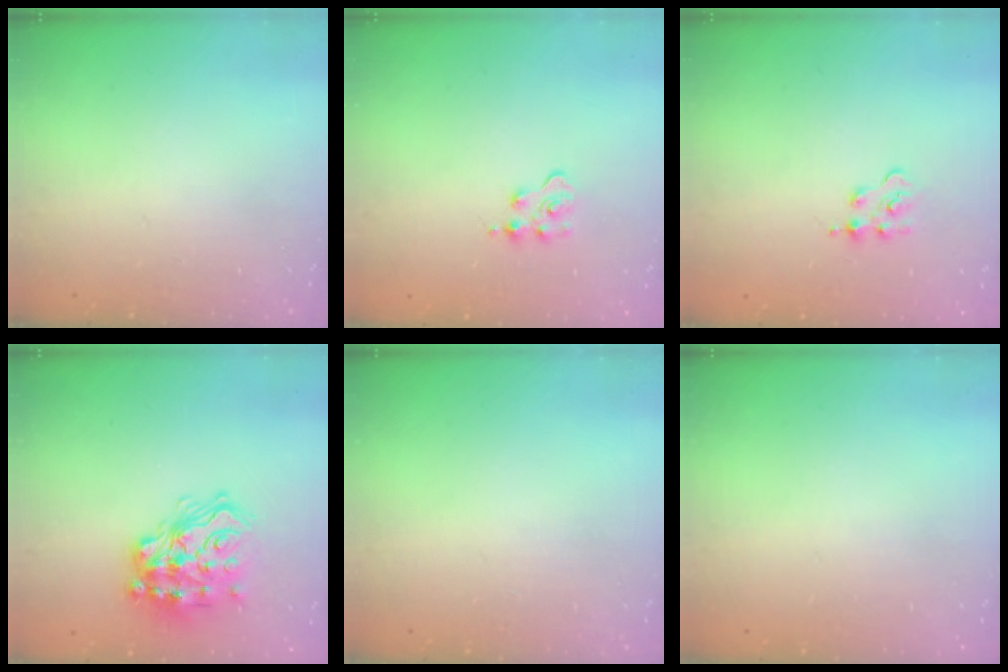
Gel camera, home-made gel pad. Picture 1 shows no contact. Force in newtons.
{"total": 3.0, "press": 3.0, "slide": 0.3}
{"total": 2.1, "press": 2.1, "slide": 0.5}
{"total": 17.2, "press": 17.1, "slide": 1.4}
{"total": 0.0}
{"total": 0.0}